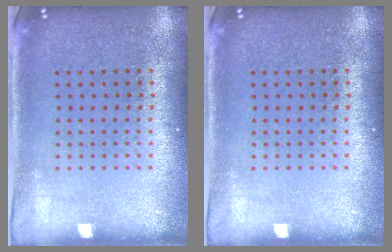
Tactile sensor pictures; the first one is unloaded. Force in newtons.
{"total": 0.0}